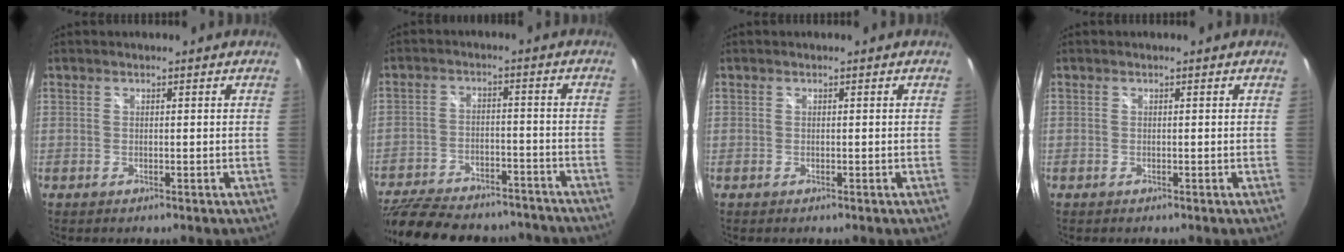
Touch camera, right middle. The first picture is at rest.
{"total": 23.9, "force": [-20.0, 8.6, 10.0], "torque": [-0.221, -0.004, -0.276]}
{"total": 0.6, "force": [0.4, -0.4, -0.1], "torque": [0.003, -0.003, 0.002]}
{"total": 0.0}